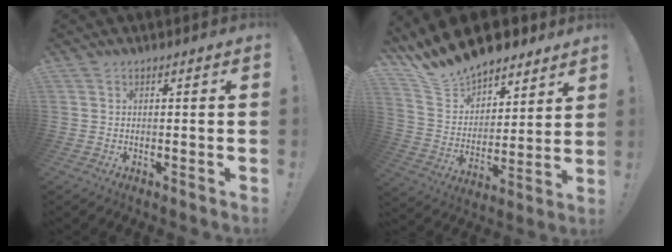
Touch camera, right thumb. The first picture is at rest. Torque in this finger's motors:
{"motor_torque": [-0.43, 1.09, 0.36, 0.36, 0.03]}